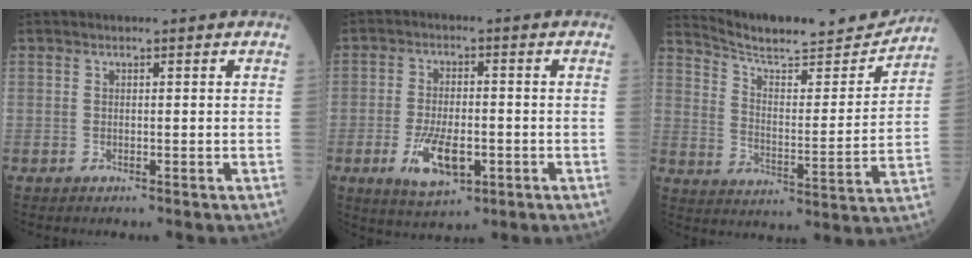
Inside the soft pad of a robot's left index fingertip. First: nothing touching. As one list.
[{"total": 8.0, "force": [-2.8, 3.4, 6.7], "torque": [-0.132, -0.008, -0.043]}, {"total": 16.9, "force": [16.3, 1.5, 4.2], "torque": [-0.072, -0.029, 0.238]}]